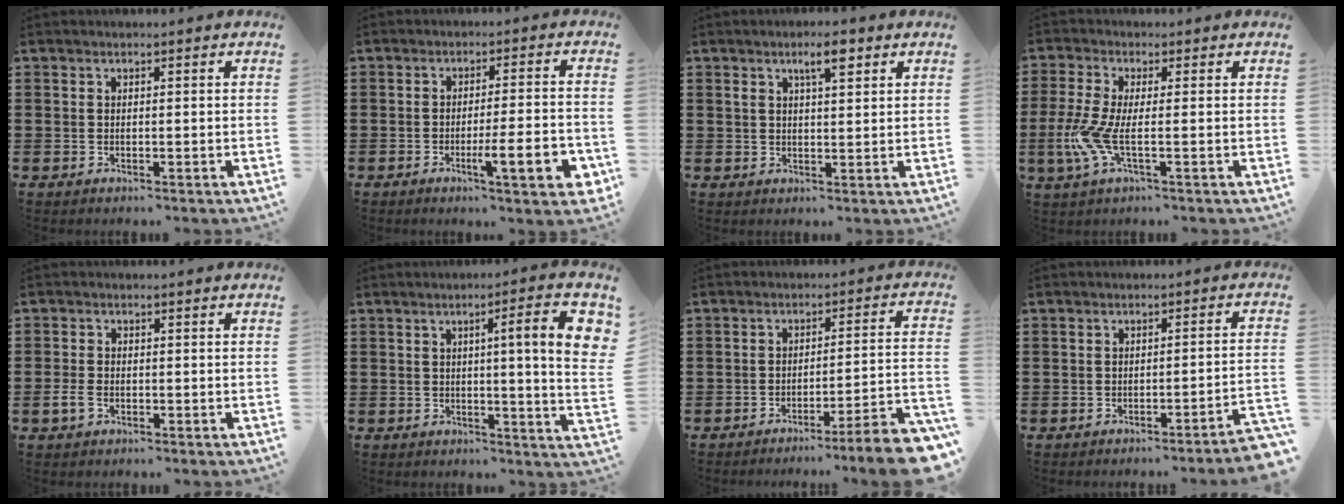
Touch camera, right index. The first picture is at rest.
{"total": 8.7, "force": [-3.1, 1.4, 8.0], "torque": [-0.118, -0.006, -0.051]}
{"total": 4.2, "force": [2.3, 1.1, 3.3], "torque": [-0.054, 0.003, 0.035]}
{"total": 6.4, "force": [-1.3, 1.3, 6.2], "torque": [-0.158, -0.027, -0.031]}
{"total": 2.1, "force": [-0.9, 1.2, 1.4], "torque": [-0.043, -0.005, -0.021]}
{"total": 9.4, "force": [2.1, 0.7, 9.1], "torque": [-0.135, -0.008, 0.025]}
{"total": 6.5, "force": [-4.9, -0.5, 4.2], "torque": [-0.067, -0.013, -0.096]}
{"total": 2.7, "force": [-2.2, -0.6, 1.5], "torque": [-0.026, -0.010, -0.045]}